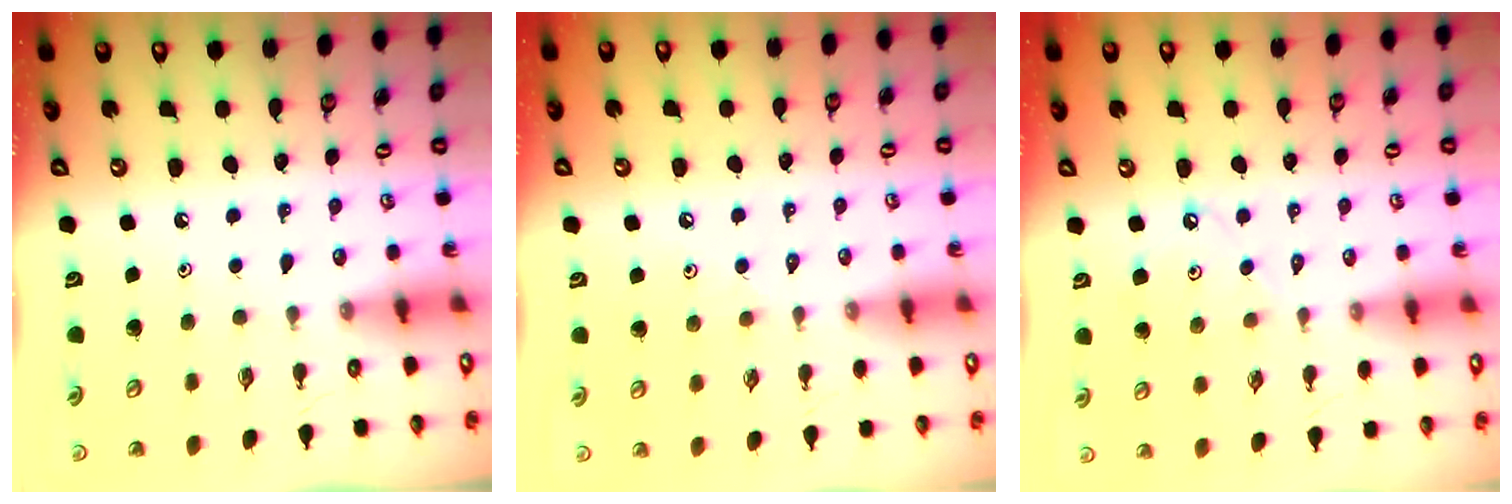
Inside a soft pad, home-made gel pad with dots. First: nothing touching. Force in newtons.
{"total": 2.8, "press": 2.7, "slide": 0.6}
{"total": 4.6, "press": 4.5, "slide": 0.6}